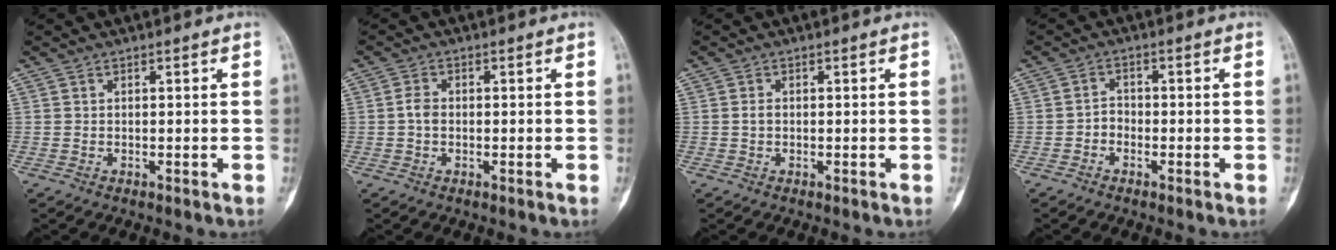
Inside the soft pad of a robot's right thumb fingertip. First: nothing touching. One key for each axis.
{"total": 2.2, "fx": -0.2, "fy": 1.5, "fz": 1.5, "tx": -0.025, "ty": 0.005, "tz": -0.009}
{"total": 1.1, "fx": -0.1, "fy": 0.8, "fz": 0.8, "tx": -0.012, "ty": 0.002, "tz": -0.002}
{"total": 2.1, "fx": -1.1, "fy": 1.6, "fz": 0.8, "tx": -0.002, "ty": 0.012, "tz": -0.027}